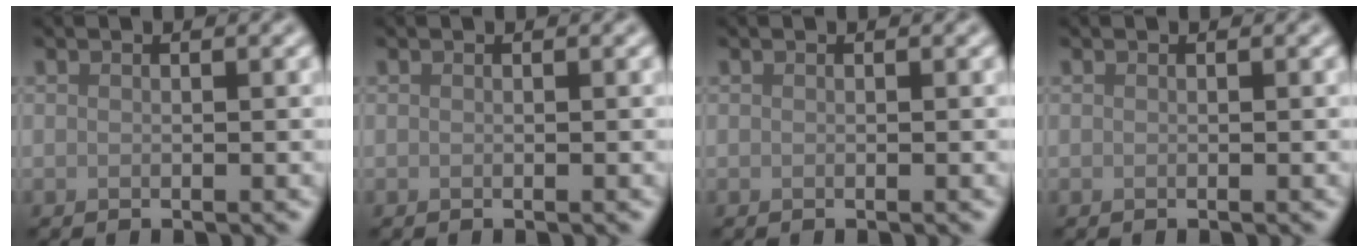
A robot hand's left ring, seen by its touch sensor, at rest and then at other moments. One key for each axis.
{"total": 0.0}
{"total": 0.0}
{"total": 0.0}